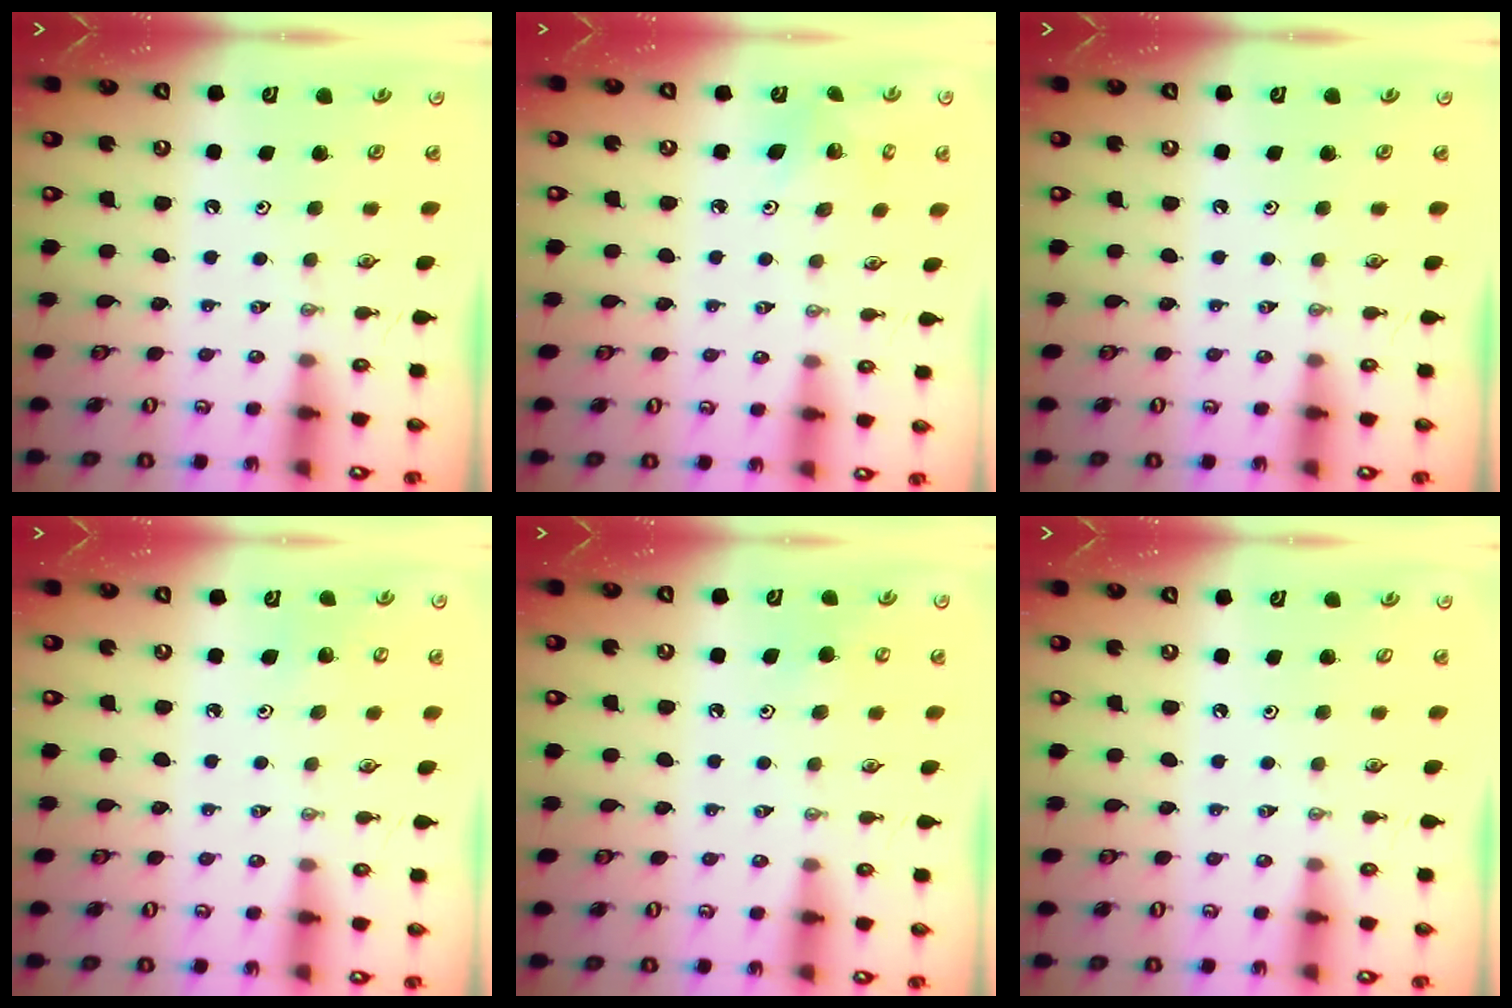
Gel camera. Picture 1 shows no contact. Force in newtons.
{"total": 4.0, "press": 4.0, "slide": 0.2}
{"total": 0.0}
{"total": 4.6, "press": 4.5, "slide": 1.1}
{"total": 5.3, "press": 5.3, "slide": 0.4}
{"total": 0.7, "press": 0.1, "slide": 0.7}